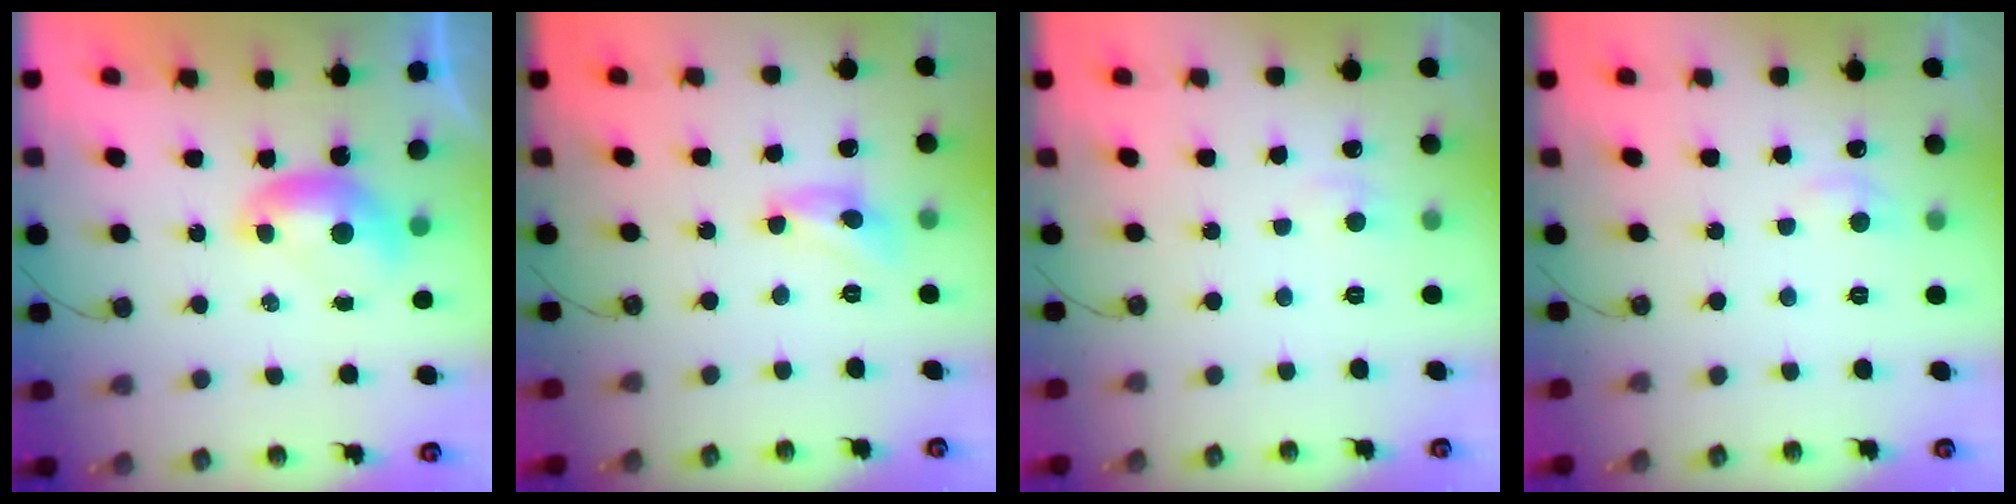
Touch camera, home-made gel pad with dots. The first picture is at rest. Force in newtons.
{"total": 5.5, "press": 5.5, "slide": 0.3}
{"total": 0.8, "press": 0.5, "slide": 0.6}
{"total": 1.0, "press": 0.5, "slide": 0.9}